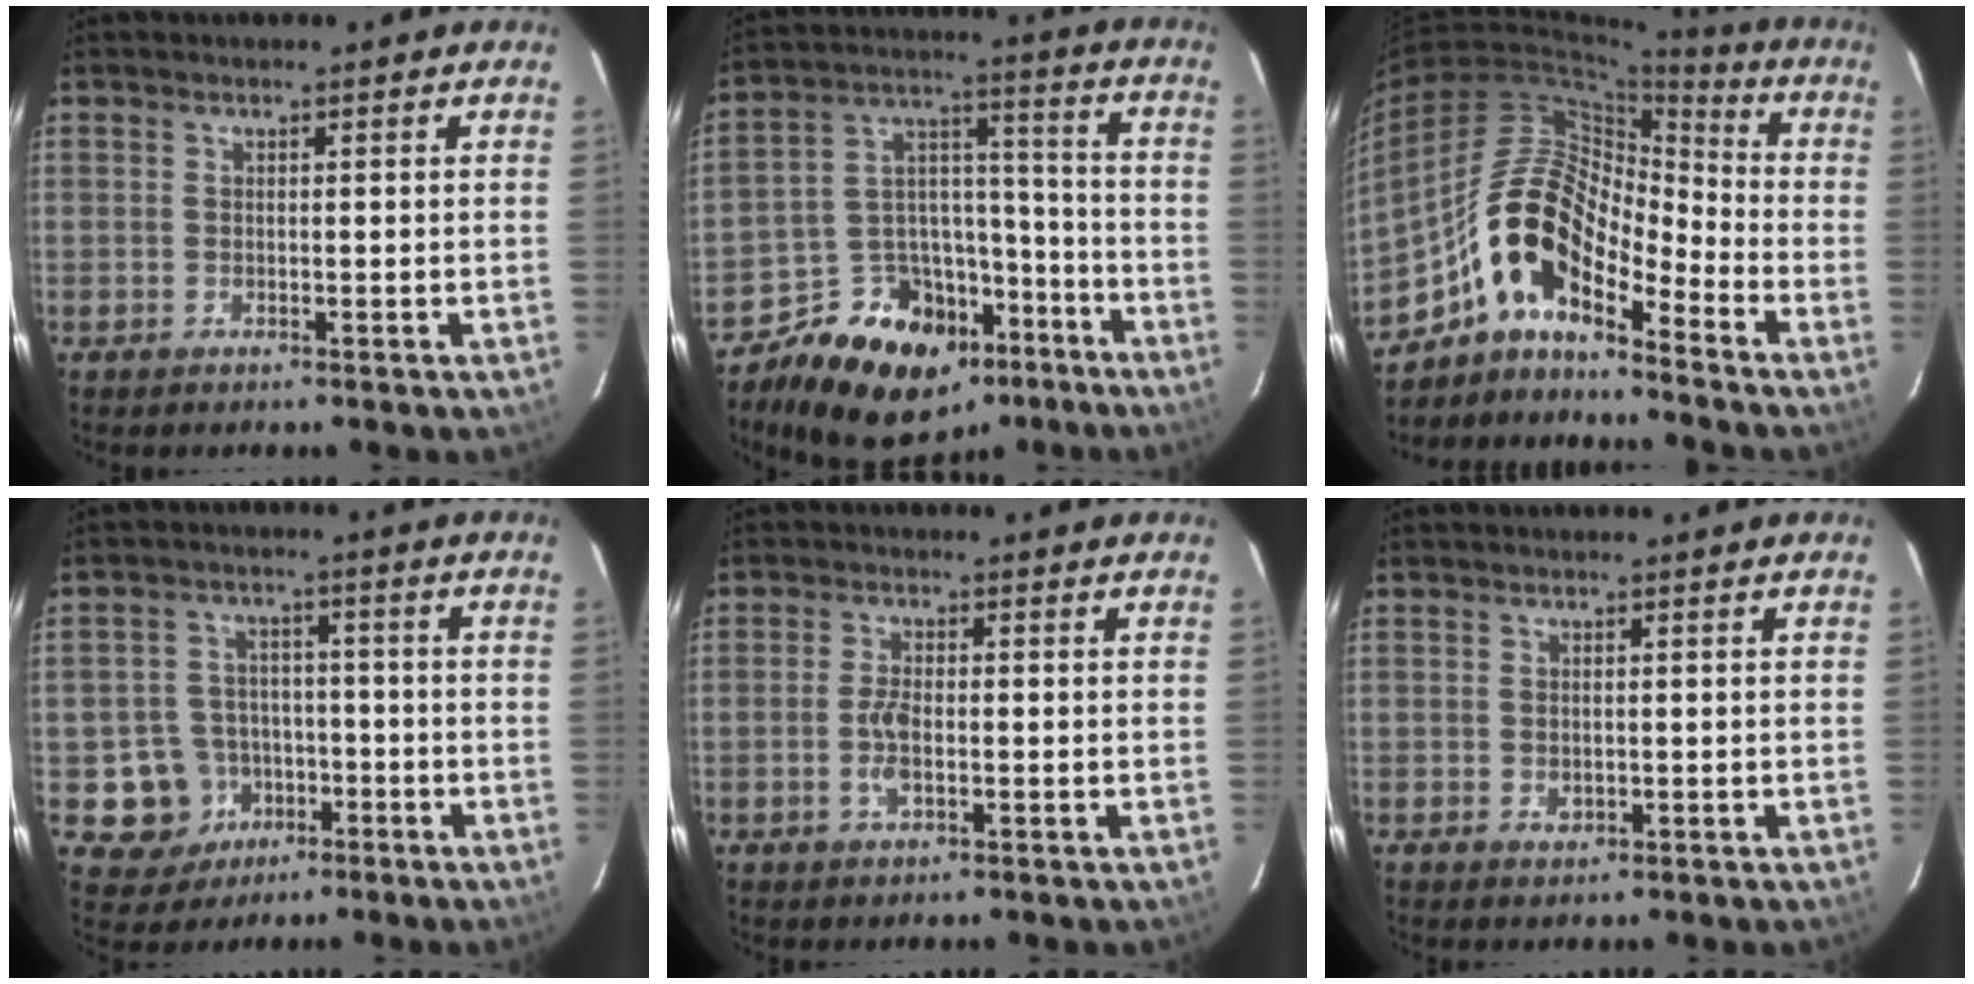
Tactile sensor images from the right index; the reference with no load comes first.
{"total": 17.7, "force": [-11.5, 11.5, 6.9], "torque": [-0.138, 0.064, -0.159]}
{"total": 12.8, "force": [-8.7, 4.6, 8.2], "torque": [-0.149, 0.023, -0.179]}
{"total": 9.0, "force": [-3.5, 8.3, 1.1], "torque": [-0.042, 0.030, -0.039]}
{"total": 3.9, "force": [-1.0, 1.7, 3.4], "torque": [-0.072, -0.001, -0.017]}
{"total": 1.5, "force": [-0.2, 1.1, 1.0], "torque": [-0.016, 0.001, 0.000]}